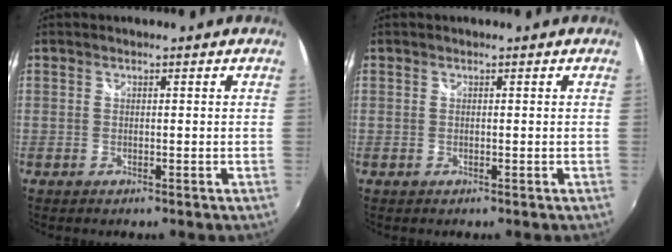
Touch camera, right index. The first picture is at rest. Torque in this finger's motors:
{"motor_torque": [0.03, 0.03, -0.01, 0.01]}